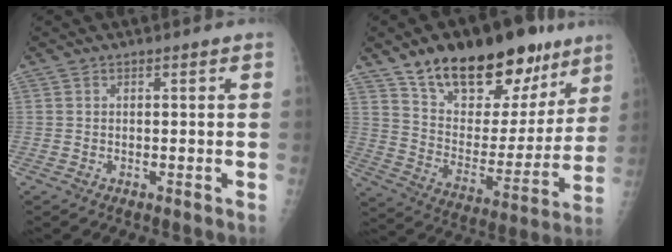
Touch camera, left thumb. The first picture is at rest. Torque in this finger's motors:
{"motor_torque": [0.78, 0.88, 1.53, -1.23, 0.09]}